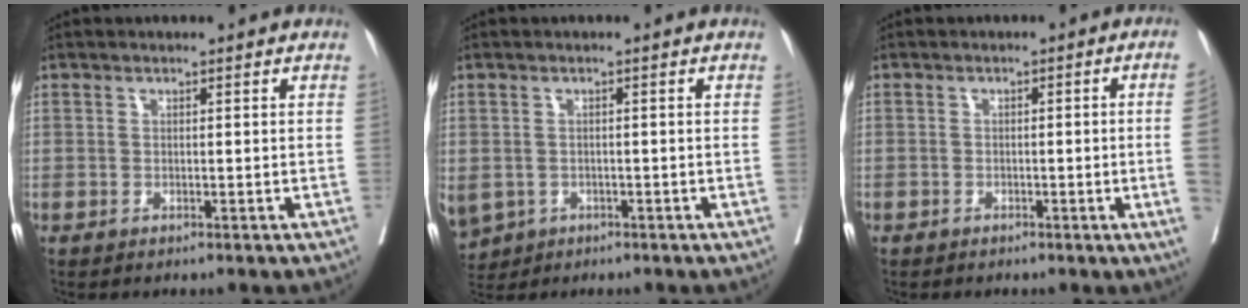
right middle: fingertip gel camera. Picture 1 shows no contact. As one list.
[{"total": 10.3, "force": [-4.1, 8.5, 4.1], "torque": [-0.126, -0.006, -0.054]}, {"total": 3.9, "force": [-0.9, -0.8, 3.7], "torque": [-0.042, 0.001, -0.014]}]